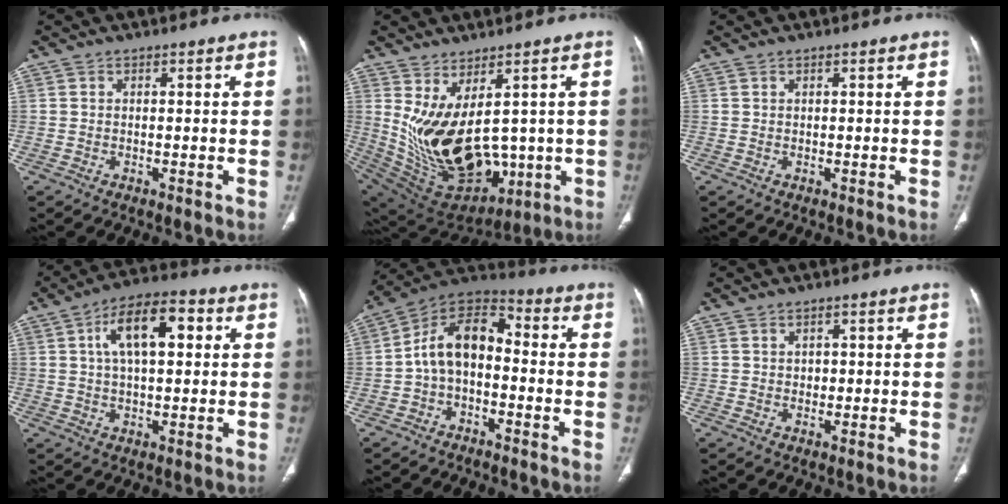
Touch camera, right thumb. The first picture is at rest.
{"total": 19.3, "force": [1.4, 10.8, 16.0], "torque": [-0.281, -0.034, 0.075]}
{"total": 0.0}
{"total": 12.0, "force": [3.2, 5.6, 10.1], "torque": [-0.161, 0.016, 0.046]}
{"total": 11.4, "force": [-1.5, 7.1, 8.8], "torque": [-0.139, 0.053, -0.042]}
{"total": 1.4, "force": [0.4, 1.1, 0.7], "torque": [-0.004, -0.001, 0.008]}